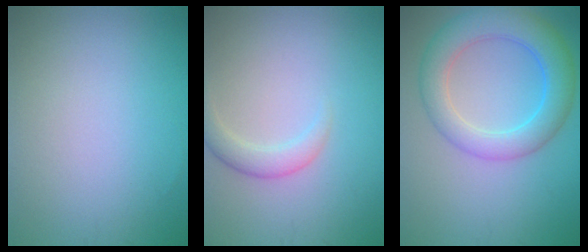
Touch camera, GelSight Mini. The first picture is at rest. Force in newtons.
{"total": 2.0, "press": 2.0, "slide": 0.1}
{"total": 6.0, "press": 6.0, "slide": 0.3}